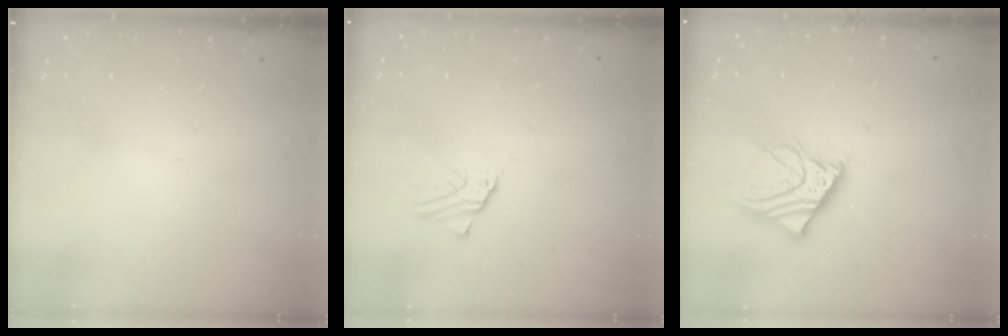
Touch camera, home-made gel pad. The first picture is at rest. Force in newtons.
{"total": 1.6, "press": 1.6, "slide": 0.3}
{"total": 11.4, "press": 11.2, "slide": 2.2}